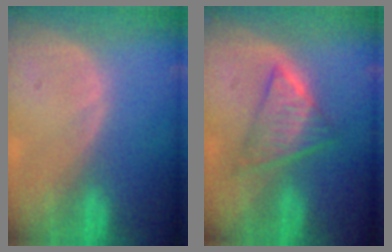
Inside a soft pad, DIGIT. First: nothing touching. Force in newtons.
{"total": 5.9, "press": 5.6, "slide": 2.0}